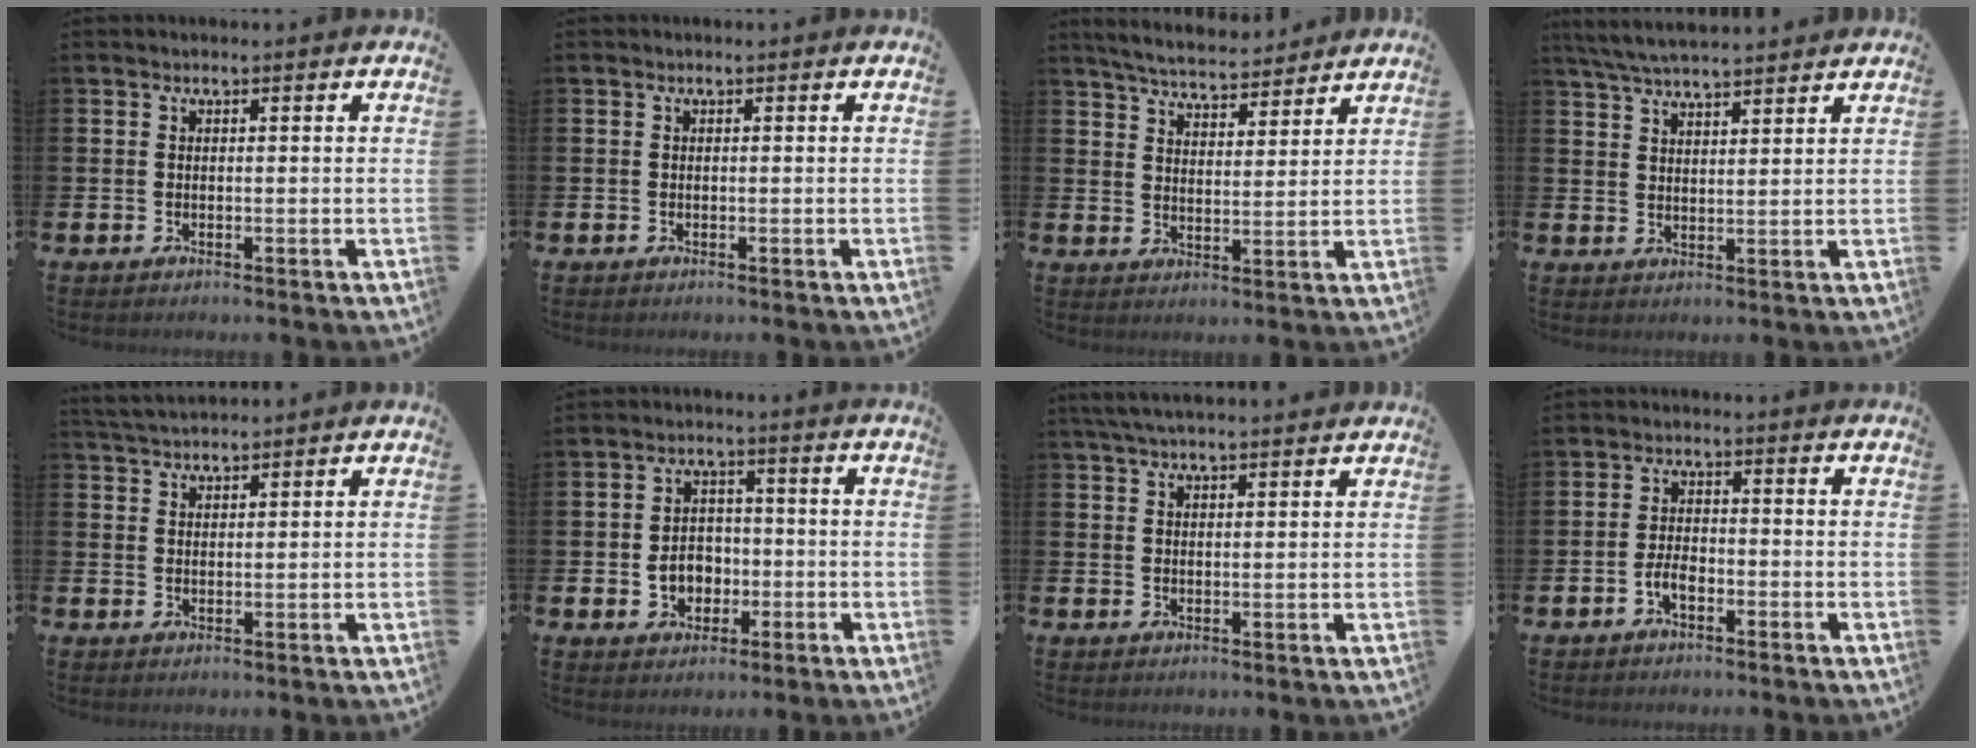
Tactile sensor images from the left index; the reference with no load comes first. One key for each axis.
{"total": 0.0}
{"total": 5.7, "fx": 5.5, "fy": 0.7, "fz": 1.0, "tx": -0.030, "ty": -0.032, "tz": 0.097}
{"total": 5.6, "fx": 5.4, "fy": 0.3, "fz": 1.4, "tx": -0.045, "ty": -0.019, "tz": 0.099}
{"total": 3.4, "fx": 3.4, "fy": 0.4, "fz": 0.4, "tx": -0.011, "ty": -0.012, "tz": 0.063}
{"total": 4.8, "fx": -1.0, "fy": 4.1, "fz": 2.3, "tx": -0.032, "ty": 0.002, "tz": -0.026}
{"total": 4.1, "fx": 3.8, "fy": 0.4, "fz": 1.5, "tx": -0.032, "ty": -0.008, "tz": 0.069}
{"total": 2.8, "fx": -1.2, "fy": 1.3, "fz": 2.1, "tx": -0.034, "ty": 0.003, "tz": -0.025}